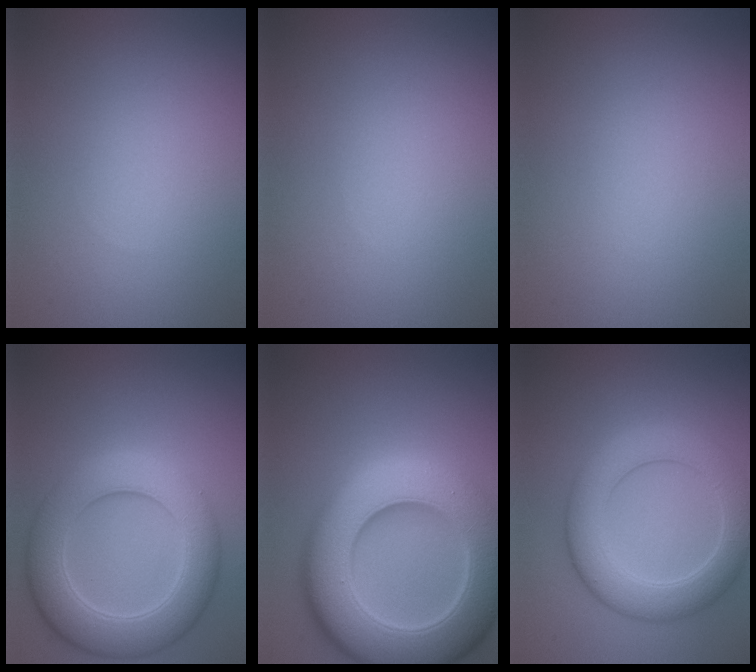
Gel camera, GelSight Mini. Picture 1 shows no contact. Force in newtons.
{"total": 0.0}
{"total": 0.0}
{"total": 7.4, "press": 7.4, "slide": 0.3}
{"total": 12.8, "press": 12.8, "slide": 0.6}
{"total": 5.6, "press": 5.6, "slide": 0.0}